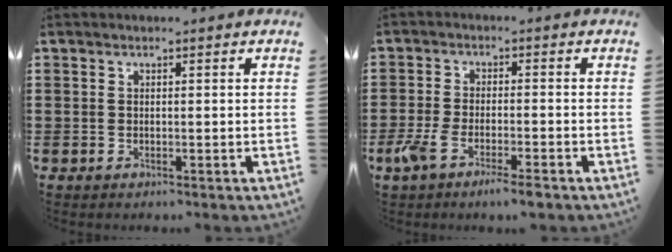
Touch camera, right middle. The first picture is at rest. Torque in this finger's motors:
{"motor_torque": [1.44, -0.69, 0.41, 0.09]}